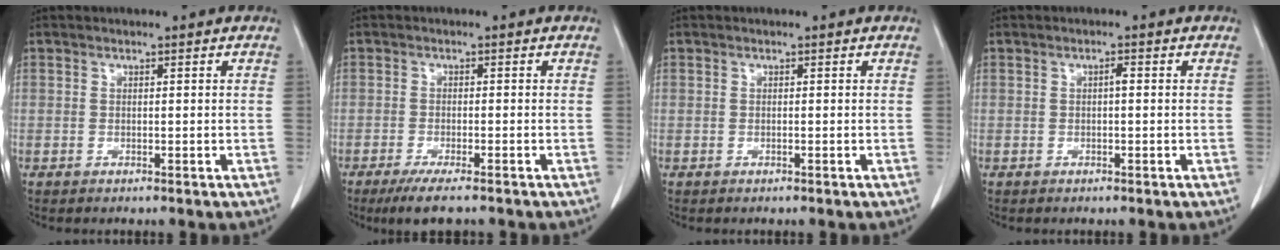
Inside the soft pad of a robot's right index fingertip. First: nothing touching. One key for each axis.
{"total": 5.9, "fx": -4.4, "fy": 0.6, "fz": 3.8, "tx": -0.060, "ty": -0.015, "tz": -0.068}
{"total": 0.0}
{"total": 0.9, "fx": 0.0, "fy": 0.2, "fz": 0.9, "tx": -0.013, "ty": 0.002, "tz": 0.000}